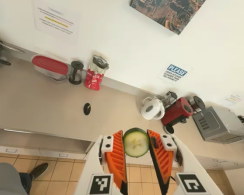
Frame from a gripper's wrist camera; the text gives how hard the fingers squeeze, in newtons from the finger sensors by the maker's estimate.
{"total": 9.3, "left": 9.0, "right": 9.5}